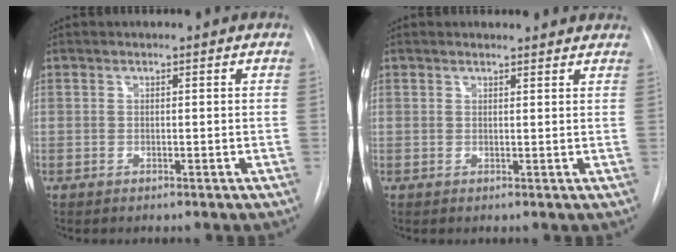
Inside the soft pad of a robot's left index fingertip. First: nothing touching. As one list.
[{"total": 4.8, "force": [4.6, 1.1, 0.7], "torque": [-0.005, 0.005, 0.038]}]